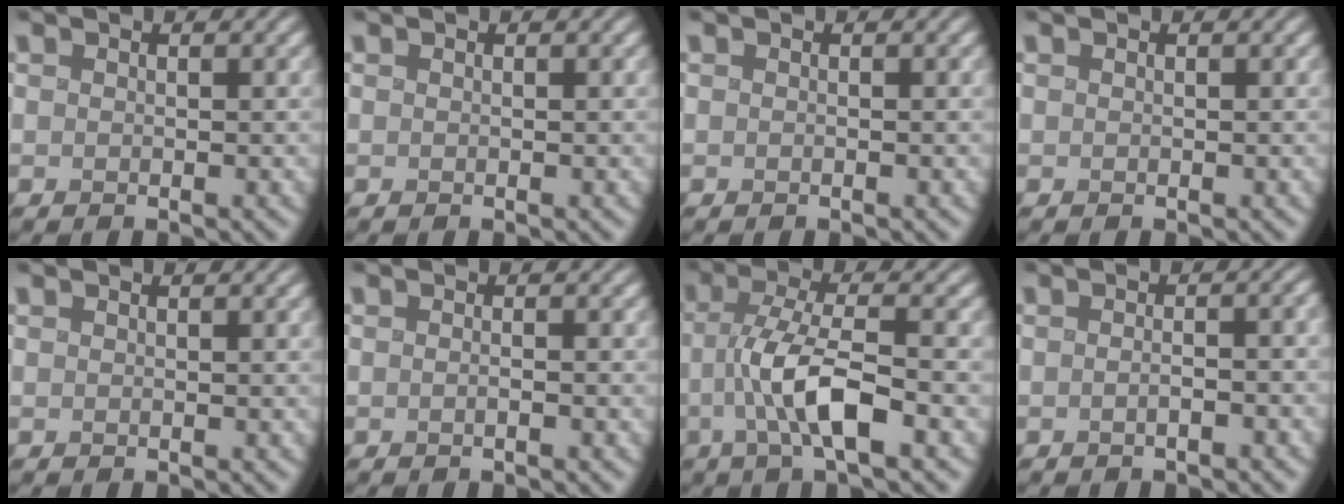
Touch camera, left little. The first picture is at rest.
{"total": 0.0}
{"total": 0.0}
{"total": 0.0}
{"total": 0.0}
{"total": 0.7, "force": [-0.6, 0.0, 0.3], "torque": [-0.003, 0.001, -0.016]}
{"total": 5.8, "force": [-1.7, 1.3, 5.4], "torque": [-0.101, 0.001, -0.037]}
{"total": 2.9, "force": [-0.9, 1.3, 2.5], "torque": [-0.015, 0.007, -0.019]}